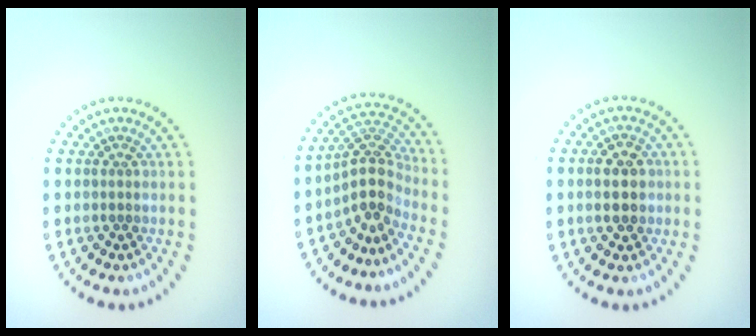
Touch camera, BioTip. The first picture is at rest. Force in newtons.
{"total": 3.9, "press": 2.7, "slide": 2.8}
{"total": 3.7, "press": 3.7, "slide": 0.3}